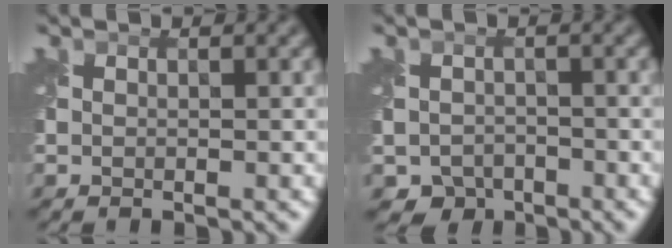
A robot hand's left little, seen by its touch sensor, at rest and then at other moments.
{"total": 3.4, "force": [-2.3, 2.5, 0.5], "torque": [0.001, -0.005, -0.041]}